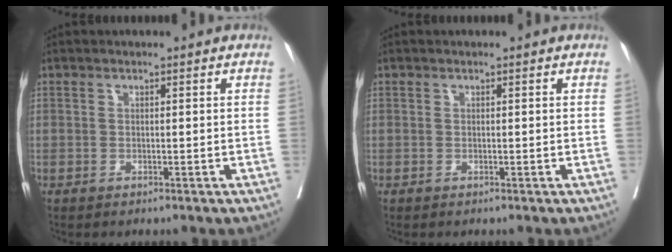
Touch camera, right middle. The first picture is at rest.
{"total": 0.0}